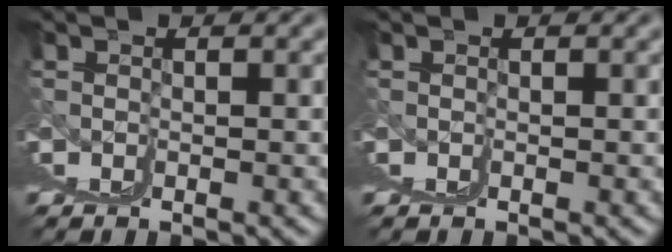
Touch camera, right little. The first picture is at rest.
{"total": 0.0}